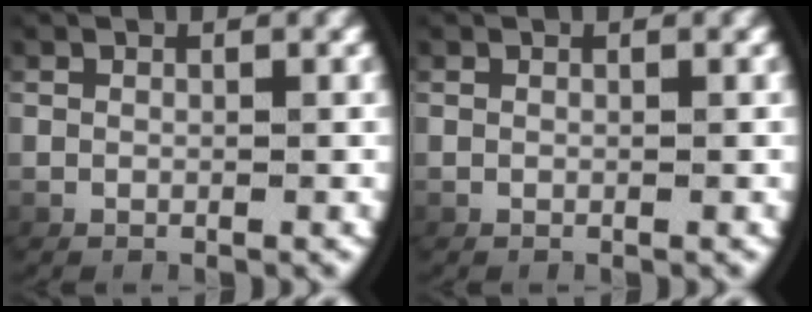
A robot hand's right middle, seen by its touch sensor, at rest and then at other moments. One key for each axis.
{"total": 0.0}